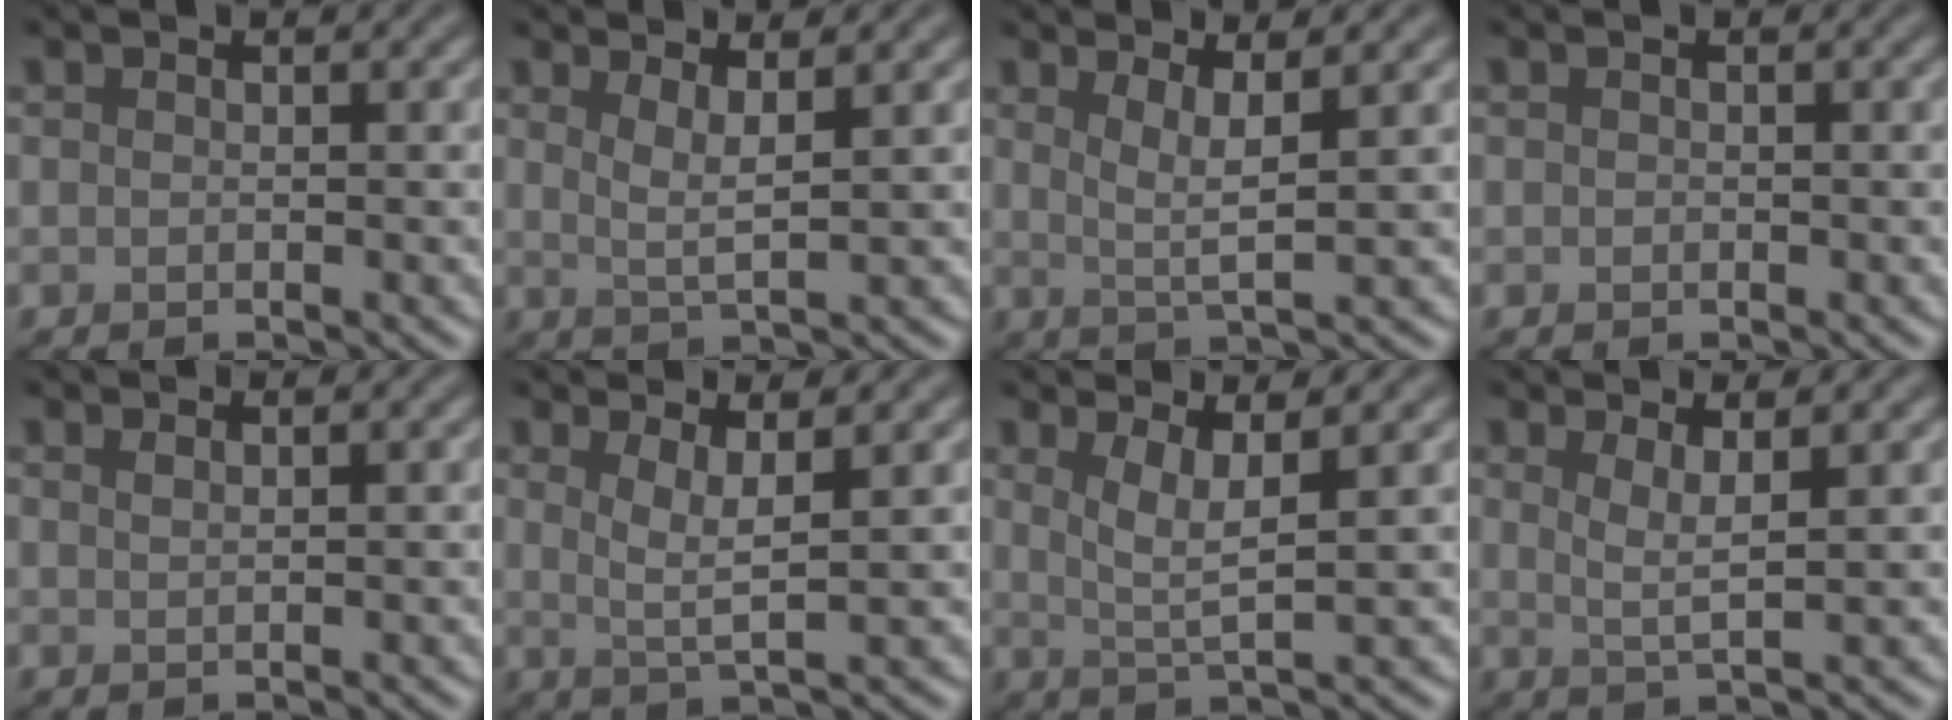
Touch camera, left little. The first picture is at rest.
{"total": 2.5, "force": [1.3, 0.5, 2.1], "torque": [-0.032, -0.007, 0.022]}
{"total": 2.9, "force": [1.3, 0.5, 2.6], "torque": [-0.042, -0.007, 0.024]}
{"total": 0.0}
{"total": 0.7, "force": [0.5, 0.2, 0.4], "torque": [-0.003, 0.000, 0.009]}
{"total": 2.9, "force": [1.2, 0.5, 2.6], "torque": [-0.044, -0.007, 0.023]}
{"total": 3.3, "force": [1.4, 0.6, 2.9], "torque": [-0.051, -0.007, 0.028]}
{"total": 2.4, "force": [1.1, 0.5, 2.1], "torque": [-0.034, -0.006, 0.020]}